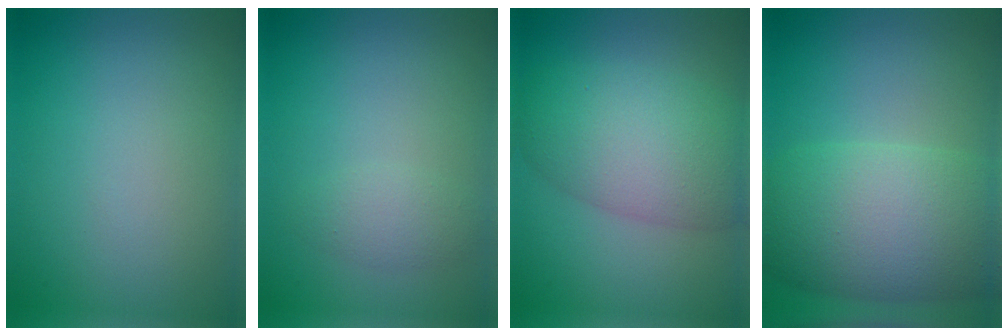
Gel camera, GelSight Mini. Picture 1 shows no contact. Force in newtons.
{"total": 1.8, "press": 1.8, "slide": 0.2}
{"total": 7.7, "press": 7.7, "slide": 0.2}
{"total": 10.7, "press": 10.7, "slide": 0.7}